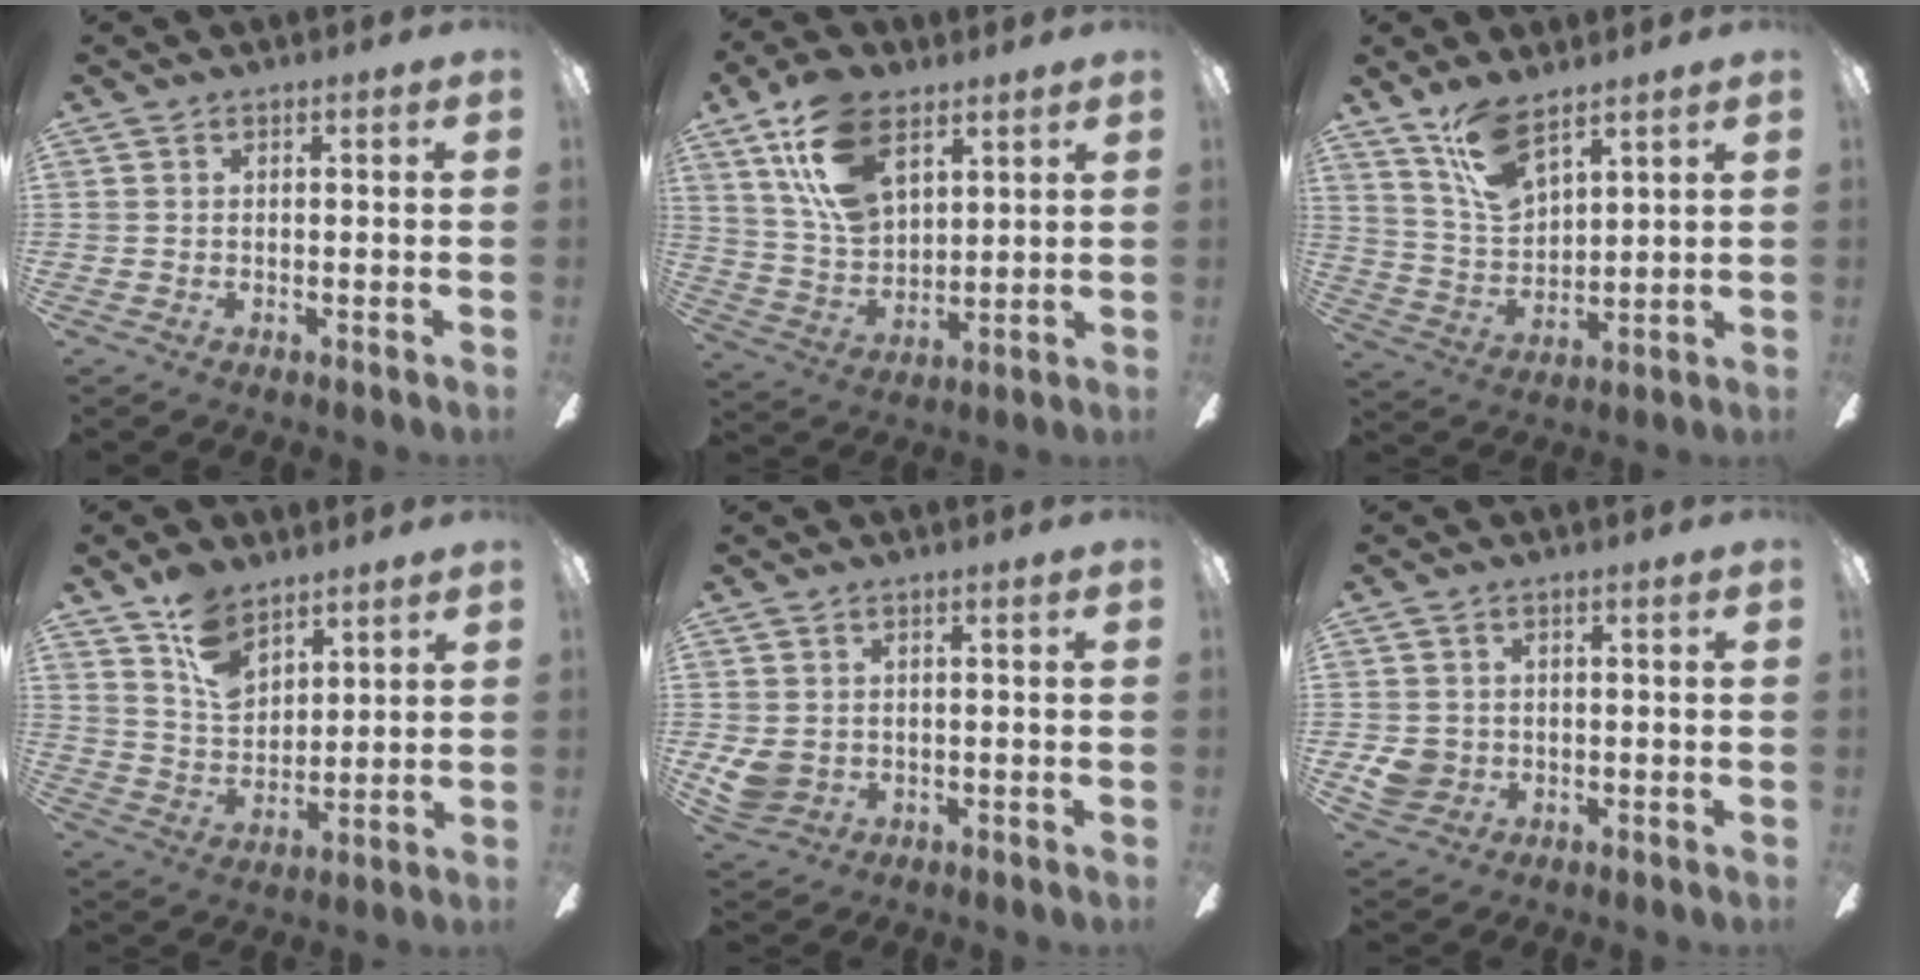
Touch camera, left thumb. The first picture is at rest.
{"total": 16.9, "force": [9.1, 9.9, 10.2], "torque": [-0.213, -0.019, 0.170]}
{"total": 11.4, "force": [8.4, 4.6, 6.2], "torque": [-0.128, -0.029, 0.157]}
{"total": 11.2, "force": [7.3, 6.9, 5.0], "torque": [-0.090, -0.034, 0.141]}
{"total": 4.9, "force": [0.6, 4.2, 2.5], "torque": [-0.069, 0.000, 0.012]}
{"total": 5.0, "force": [-0.4, 4.6, 2.0], "torque": [-0.037, 0.010, -0.003]}